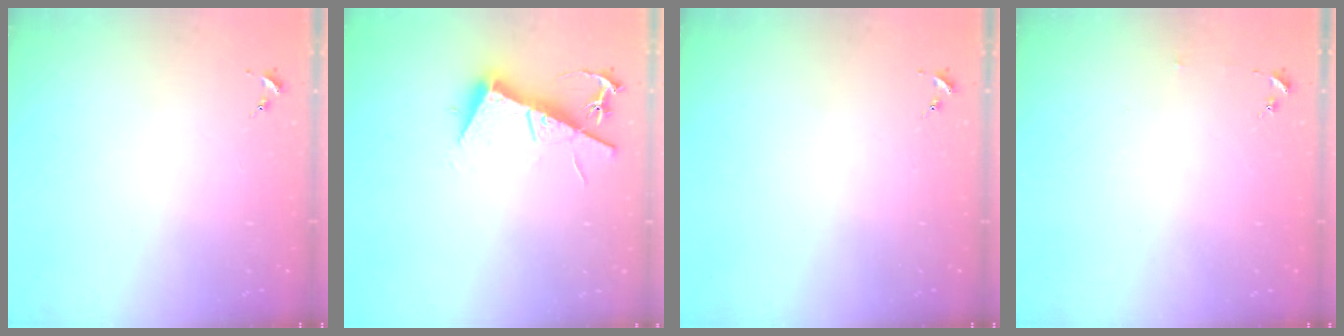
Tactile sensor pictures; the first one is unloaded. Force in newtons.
{"total": 12.5, "press": 12.5, "slide": 0.5}
{"total": 0.0}
{"total": 2.5, "press": 2.5, "slide": 0.2}